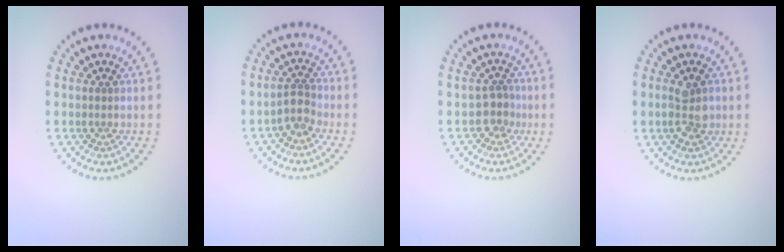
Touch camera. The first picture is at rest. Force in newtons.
{"total": 1.8, "press": 1.4, "slide": 1.1}
{"total": 1.8, "press": 1.4, "slide": 1.2}
{"total": 2.4, "press": 2.4, "slide": 0.2}